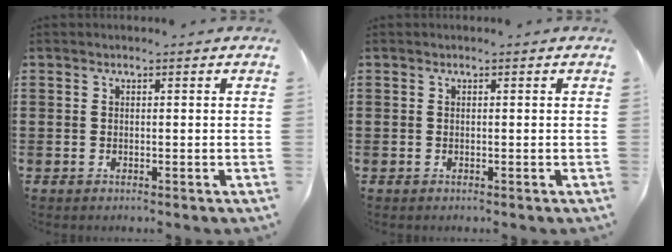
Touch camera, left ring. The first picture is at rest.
{"total": 0.0}